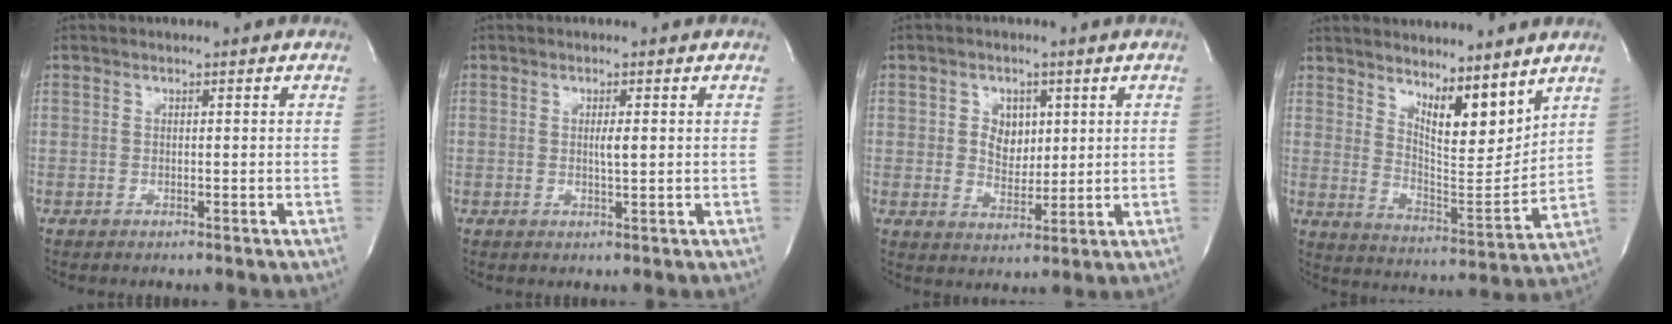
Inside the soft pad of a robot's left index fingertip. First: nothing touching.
{"total": 1.8, "force": [0.0, 0.2, 1.8], "torque": [-0.033, -0.005, -0.001]}
{"total": 5.1, "force": [1.3, 4.0, 2.9], "torque": [-0.049, 0.002, 0.027]}
{"total": 10.6, "force": [7.6, 2.8, 6.8], "torque": [-0.118, -0.012, 0.137]}